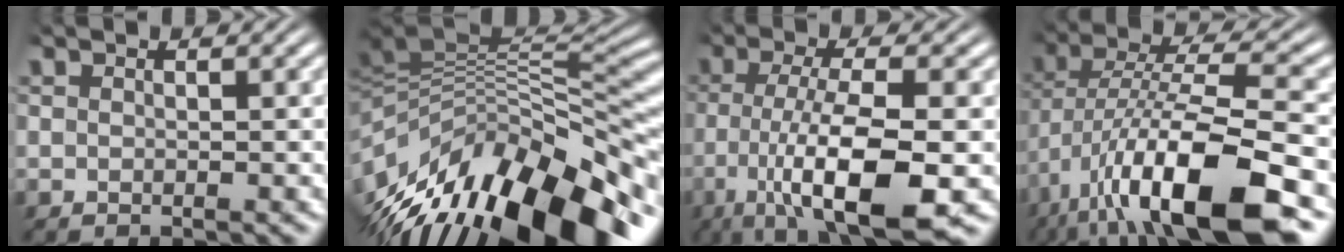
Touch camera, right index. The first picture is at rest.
{"total": 17.8, "force": [-6.1, 10.8, 12.8], "torque": [-0.220, -0.047, -0.069]}
{"total": 10.4, "force": [-3.6, 3.6, 9.1], "torque": [-0.166, -0.047, -0.028]}
{"total": 11.4, "force": [-3.5, 4.7, 9.8], "torque": [-0.184, -0.038, -0.029]}